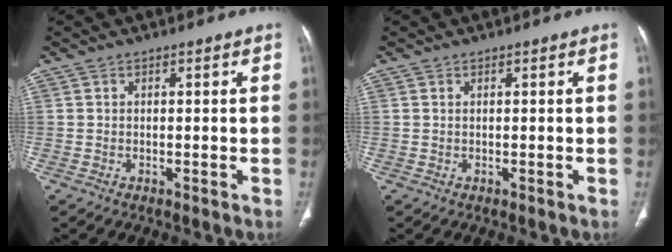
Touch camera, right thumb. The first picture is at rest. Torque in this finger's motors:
{"motor_torque": [0.22, 0.02, -0.08, -0.46, 0.05]}